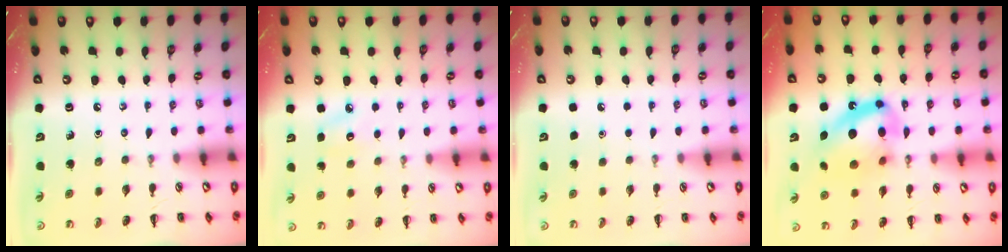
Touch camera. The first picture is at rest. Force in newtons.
{"total": 6.3, "press": 6.1, "slide": 1.7}
{"total": 1.6, "press": 1.6, "slide": 0.1}
{"total": 16.5, "press": 16.1, "slide": 3.5}